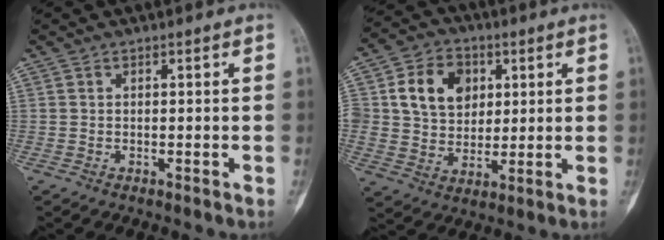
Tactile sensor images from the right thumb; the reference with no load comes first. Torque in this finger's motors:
{"motor_torque": [-1.00, 1.87, 0.90, -0.38, 0.38]}